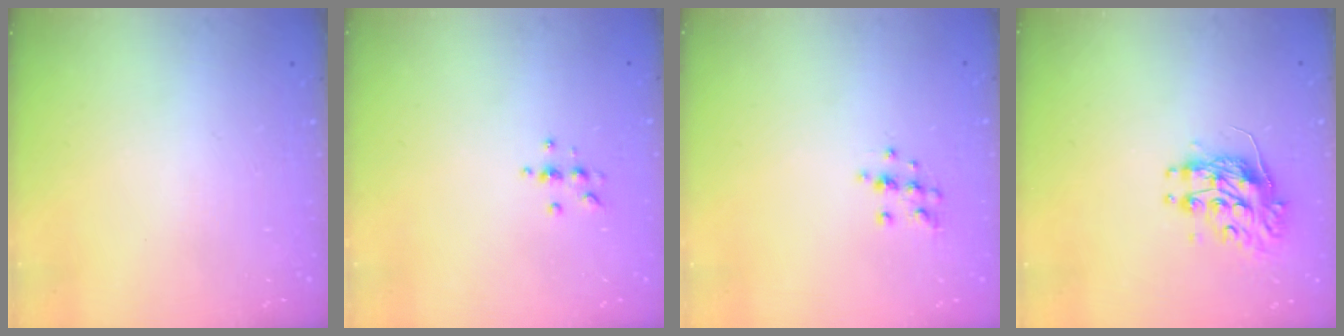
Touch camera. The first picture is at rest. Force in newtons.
{"total": 4.6, "press": 4.6, "slide": 0.6}
{"total": 9.0, "press": 8.9, "slide": 0.8}
{"total": 10.0, "press": 10.0, "slide": 0.0}